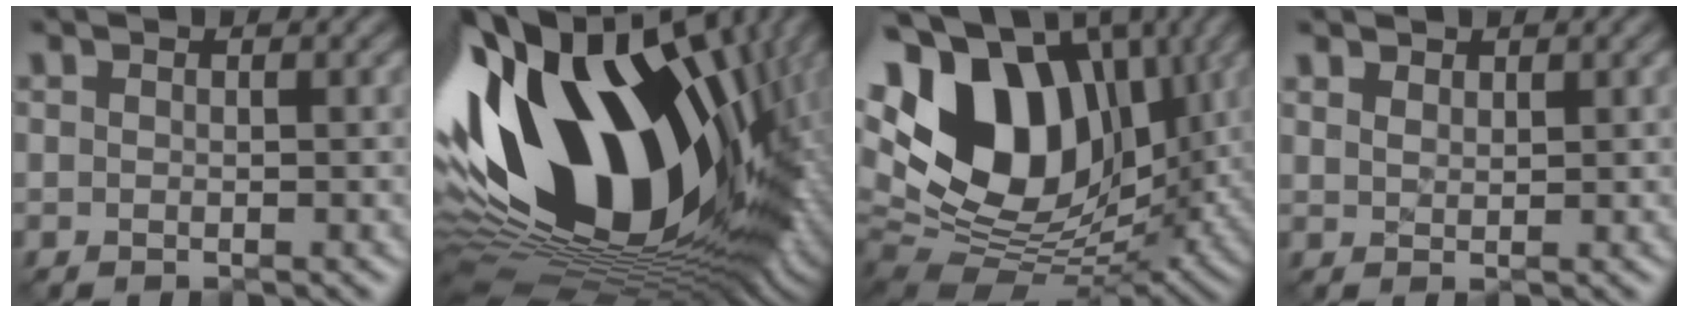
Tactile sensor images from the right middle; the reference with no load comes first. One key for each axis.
{"total": 20.1, "fx": 1.4, "fy": 11.9, "fz": 16.1, "tx": -0.294, "ty": 0.006, "tz": 0.000}
{"total": 17.0, "fx": 3.7, "fy": 11.3, "fz": 12.1, "tx": -0.230, "ty": 0.033, "tz": 0.042}
{"total": 1.7, "fx": 1.4, "fy": 0.8, "fz": 0.6, "tx": -0.013, "ty": -0.003, "tz": 0.027}